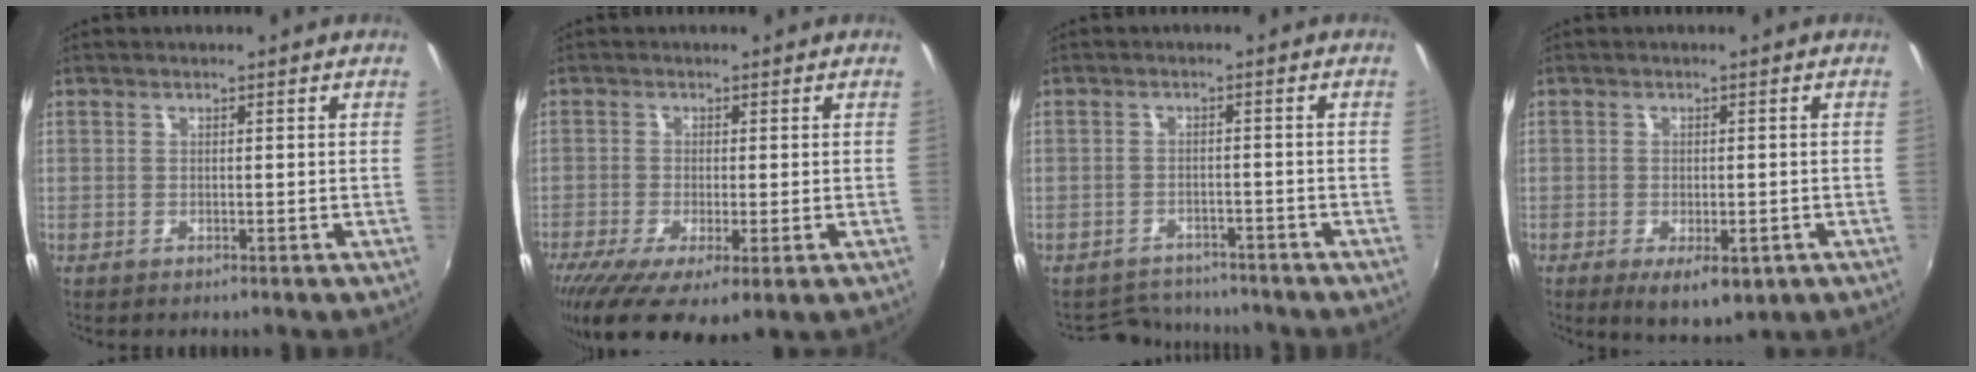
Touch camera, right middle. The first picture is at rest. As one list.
[{"total": 10.5, "force": [-5.2, 2.9, 8.6], "torque": [-0.176, -0.047, -0.087]}, {"total": 6.5, "force": [-6.1, 2.2, 0.5], "torque": [-0.026, 0.004, -0.094]}, {"total": 7.1, "force": [-3.4, 3.2, 5.4], "torque": [-0.091, -0.024, -0.045]}]